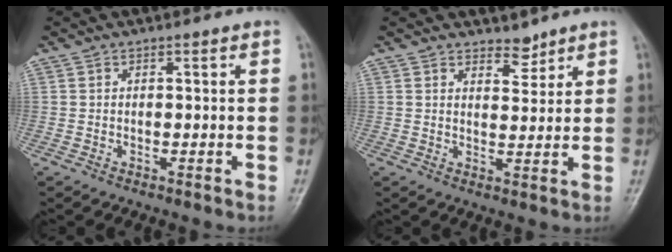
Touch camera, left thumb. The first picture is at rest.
{"total": 3.1, "force": [2.7, 1.4, 0.7], "torque": [0.009, -0.022, 0.042]}